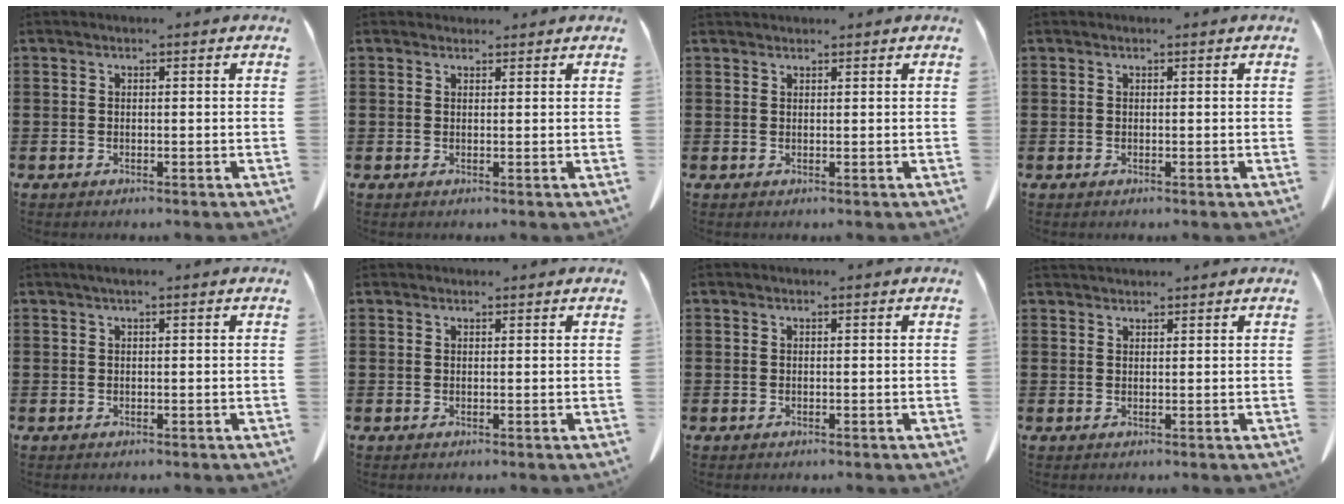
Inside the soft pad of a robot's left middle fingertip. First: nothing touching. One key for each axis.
{"total": 1.1, "fx": 1.0, "fy": 0.4, "fz": 0.1, "tx": -0.005, "ty": 0.001, "tz": 0.020}
{"total": 0.9, "fx": 0.9, "fy": 0.2, "fz": 0.0, "tx": -0.002, "ty": 0.000, "tz": 0.018}
{"total": 0.0}
{"total": 0.8, "fx": 0.2, "fy": 0.1, "fz": 0.8, "tx": -0.014, "ty": 0.001, "tz": 0.004}
{"total": 0.5, "fx": 0.5, "fy": 0.2, "fz": 0.1, "tx": -0.003, "ty": 0.000, "tz": 0.010}
{"total": 0.0}
{"total": 1.3, "fx": 1.3, "fy": 0.3, "fz": 0.1, "tx": -0.005, "ty": 0.001, "tz": 0.026}